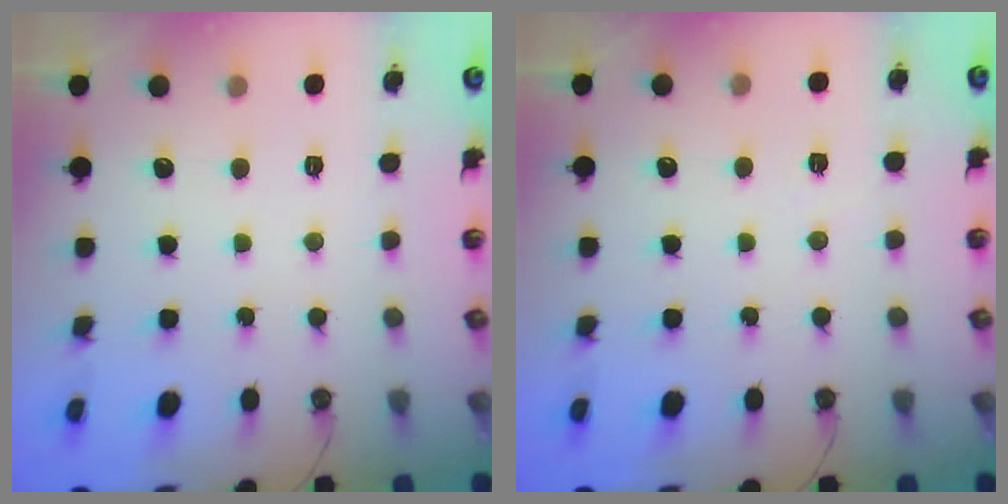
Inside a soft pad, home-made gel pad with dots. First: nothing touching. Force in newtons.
{"total": 4.9, "press": 3.8, "slide": 3.1}